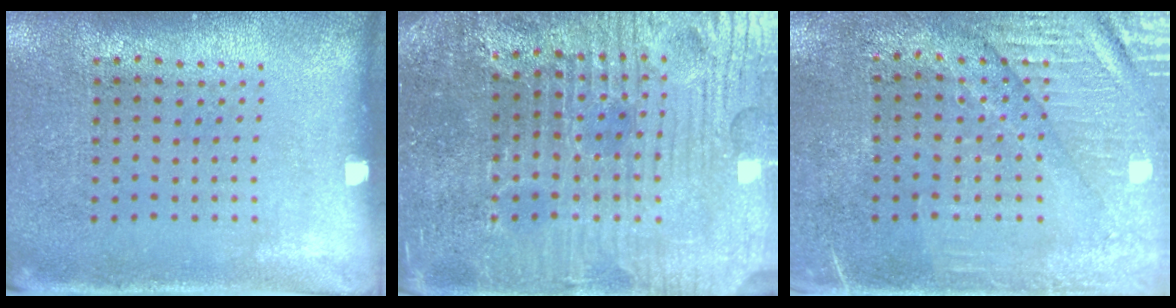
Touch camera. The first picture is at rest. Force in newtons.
{"total": 5.6, "press": 5.3, "slide": 1.8}
{"total": 3.4, "press": 3.0, "slide": 1.7}